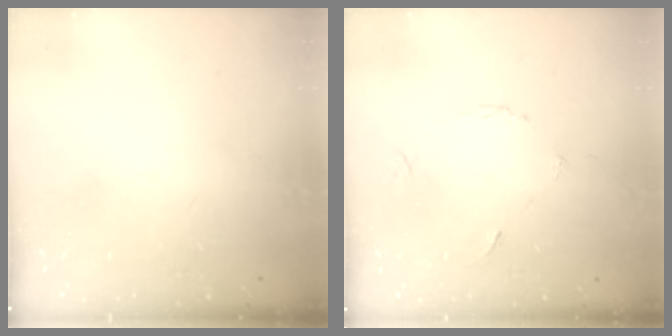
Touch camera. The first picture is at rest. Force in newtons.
{"total": 3.6, "press": 3.6, "slide": 0.4}